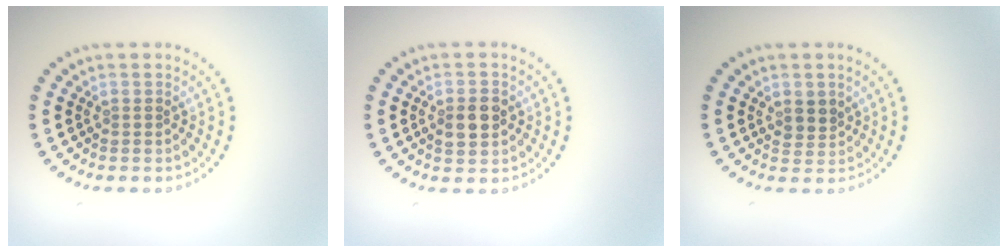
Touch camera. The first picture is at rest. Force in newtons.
{"total": 2.8, "press": 2.8, "slide": 0.1}
{"total": 1.7, "press": 1.5, "slide": 0.8}